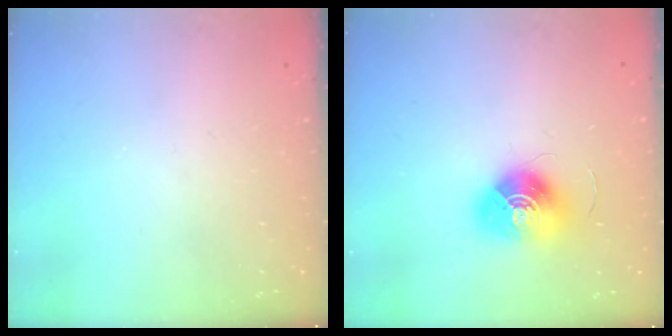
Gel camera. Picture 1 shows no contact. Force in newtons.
{"total": 12.2, "press": 12.2, "slide": 0.5}